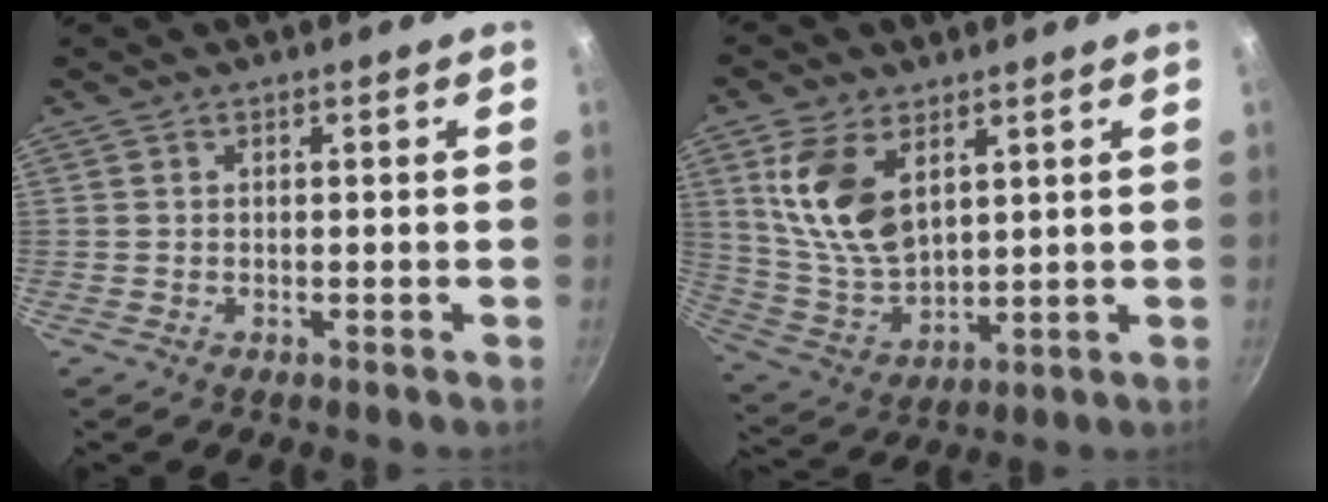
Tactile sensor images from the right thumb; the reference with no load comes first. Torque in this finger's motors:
{"motor_torque": [-0.26, 0.56, 0.30, 0.03, 0.17]}